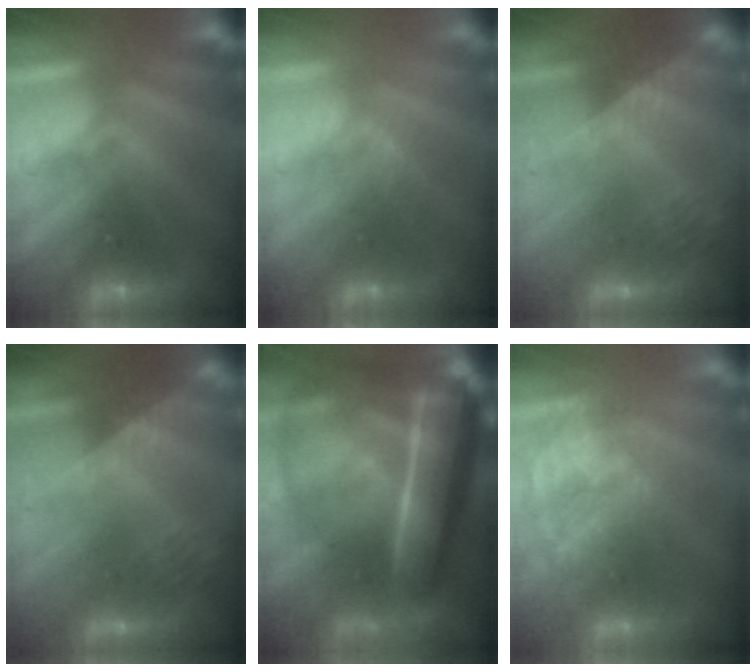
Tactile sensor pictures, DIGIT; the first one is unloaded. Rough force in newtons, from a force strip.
{"total": 2.1}
{"total": 2.4}
{"total": 2.4}
{"total": 7.1}
{"total": 4.1}